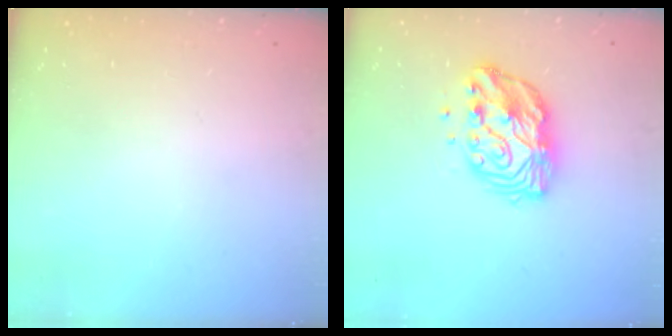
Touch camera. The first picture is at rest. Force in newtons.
{"total": 12.8, "press": 12.8, "slide": 1.1}